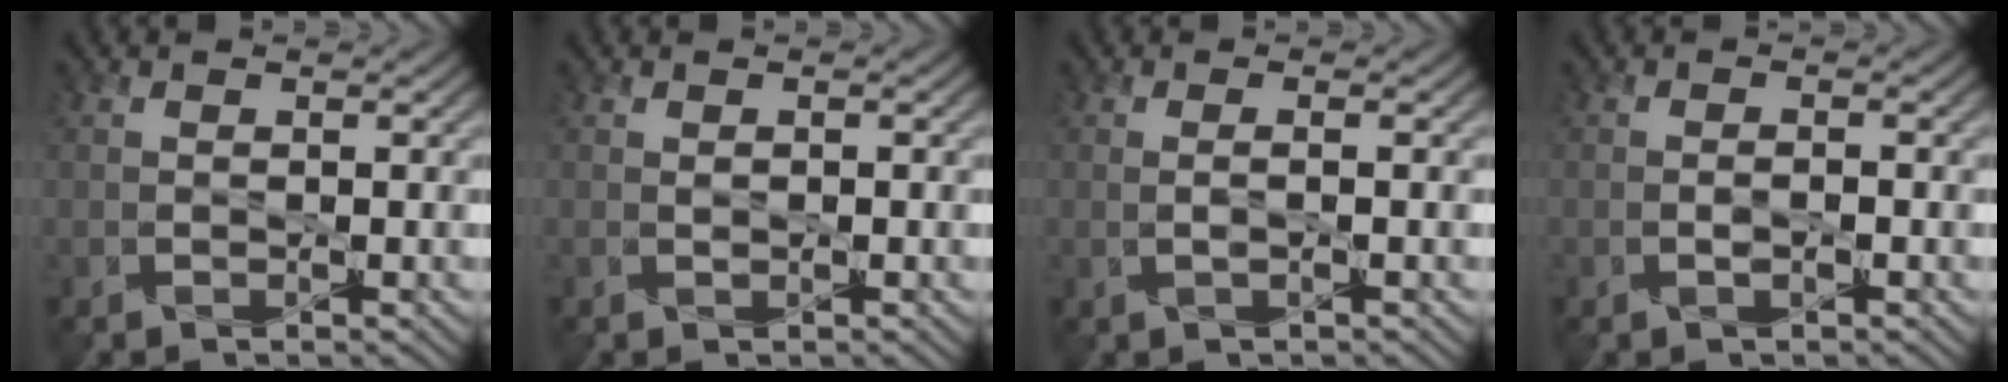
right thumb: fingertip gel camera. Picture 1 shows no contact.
{"total": 0.5, "force": [0.1, 0.3, 0.4], "torque": [-0.010, 0.001, 0.005]}
{"total": 1.2, "force": [-0.1, -0.2, 1.1], "torque": [-0.023, 0.001, 0.004]}
{"total": 1.2, "force": [-0.6, 0.1, 1.0], "torque": [-0.009, 0.002, -0.008]}